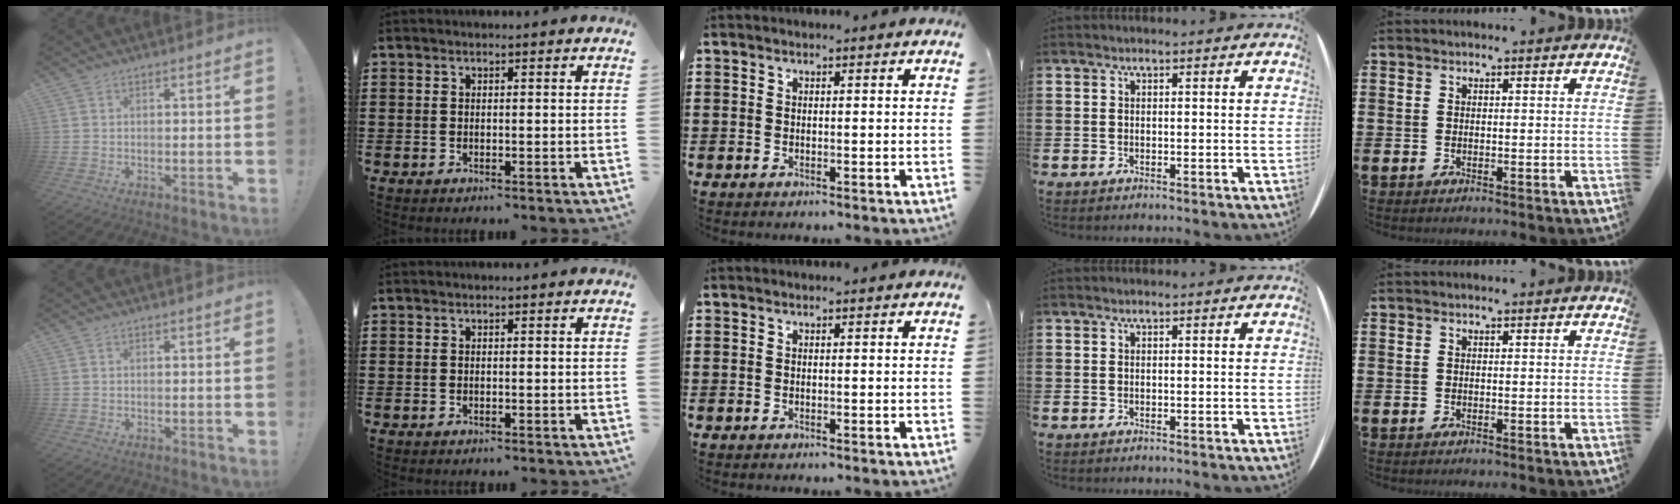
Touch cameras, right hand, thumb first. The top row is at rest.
{}